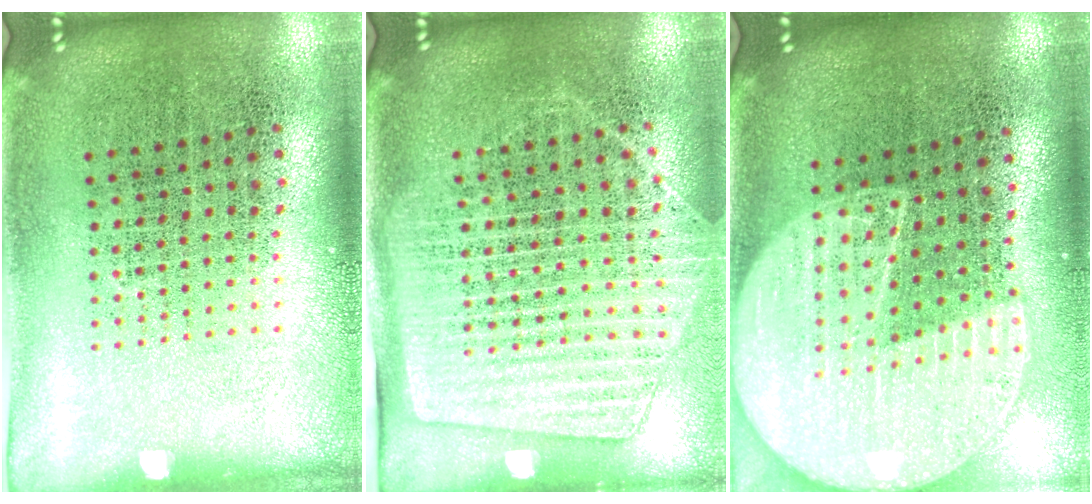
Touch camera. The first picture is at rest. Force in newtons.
{"total": 1.7, "press": 1.4, "slide": 1.0}
{"total": 2.2, "press": 1.9, "slide": 1.1}